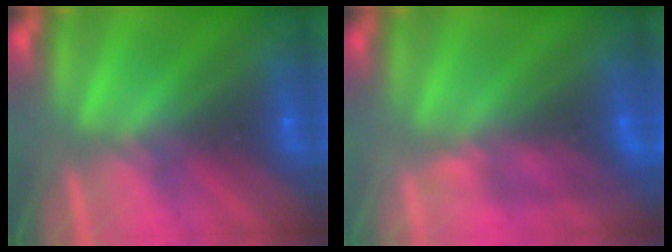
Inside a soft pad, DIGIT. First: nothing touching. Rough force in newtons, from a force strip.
{"total": 5.1}